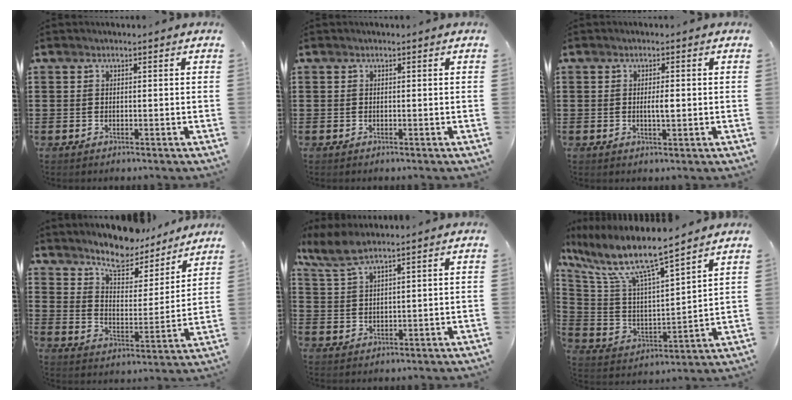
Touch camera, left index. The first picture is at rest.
{"total": 0.0}
{"total": 2.1, "force": [0.0, 0.6, 2.1], "torque": [-0.038, -0.001, -0.001]}
{"total": 7.8, "force": [7.3, 1.8, 2.0], "torque": [-0.060, -0.053, 0.128]}
{"total": 4.7, "force": [3.8, 0.6, 2.7], "torque": [-0.064, -0.005, 0.069]}
{"total": 10.4, "force": [8.4, 1.0, 6.1], "torque": [-0.153, -0.056, 0.138]}